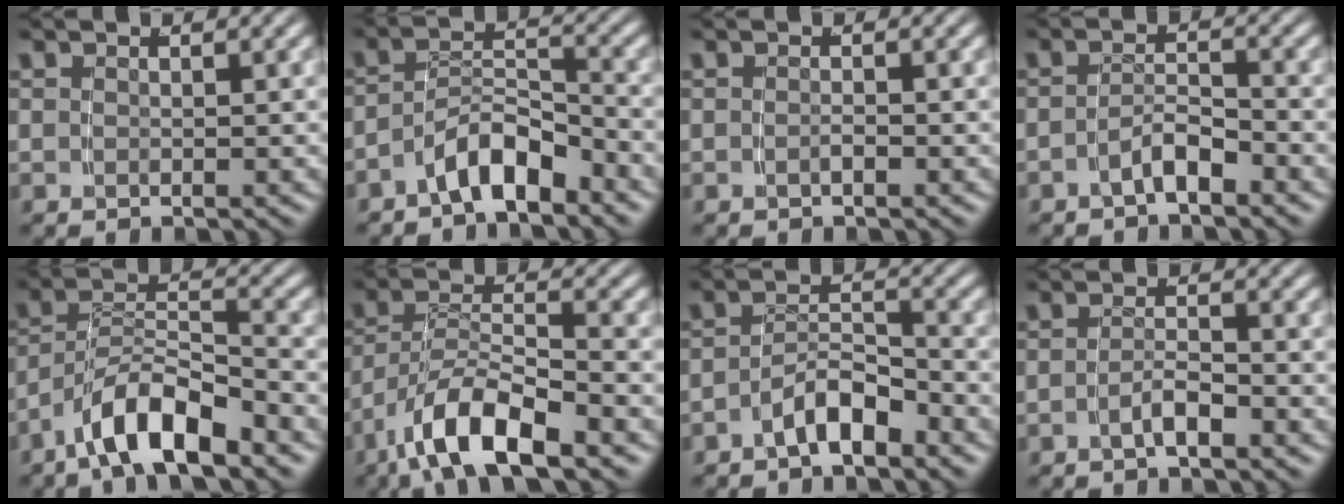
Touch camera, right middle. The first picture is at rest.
{"total": 4.6, "force": [-3.5, 1.7, 2.5], "torque": [-0.028, 0.006, -0.063]}
{"total": 0.6, "force": [-0.4, 0.2, 0.4], "torque": [-0.008, 0.004, -0.012]}
{"total": 2.5, "force": [-2.1, 0.4, 1.2], "torque": [-0.012, 0.000, -0.040]}
{"total": 5.2, "force": [-3.4, 1.9, 3.4], "torque": [-0.054, -0.002, -0.058]}
{"total": 5.6, "force": [-2.9, 2.2, 4.3], "torque": [-0.080, -0.012, -0.044]}
{"total": 3.6, "force": [-2.8, 1.0, 1.9], "torque": [-0.022, 0.003, -0.051]}
{"total": 1.9, "force": [-1.6, -0.1, 1.1], "torque": [-0.016, 0.000, -0.029]}